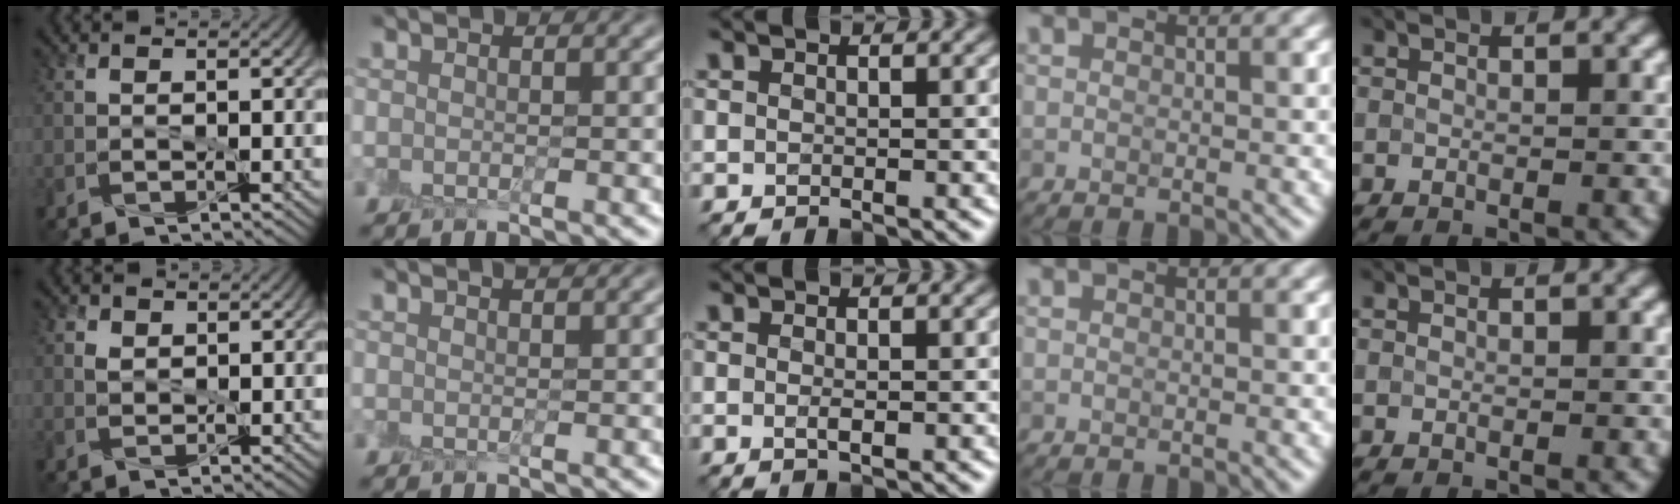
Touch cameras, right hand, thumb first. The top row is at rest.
{"thumb": {"total": 1.5, "force": [0.5, 1.2, 0.8], "torque": [-0.024, 0.001, 0.008]}, "index": {"total": 1.0, "force": [0.7, 0.0, 0.7], "torque": [-0.007, 0.007, 0.007]}, "middle": {"total": 0.9, "force": [0.0, 0.2, 0.9], "torque": [-0.016, 0.001, 0.000]}}